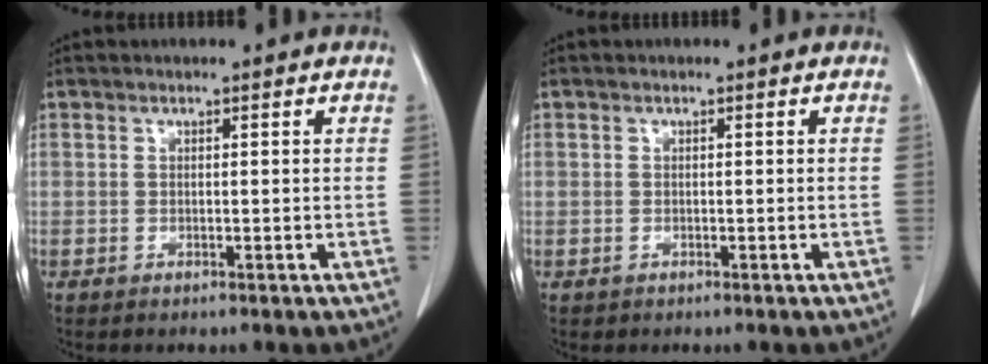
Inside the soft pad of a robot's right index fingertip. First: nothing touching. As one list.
[{"total": 0.6, "force": [-0.2, 0.6, -0.1], "torque": [0.006, 0.007, -0.006]}]